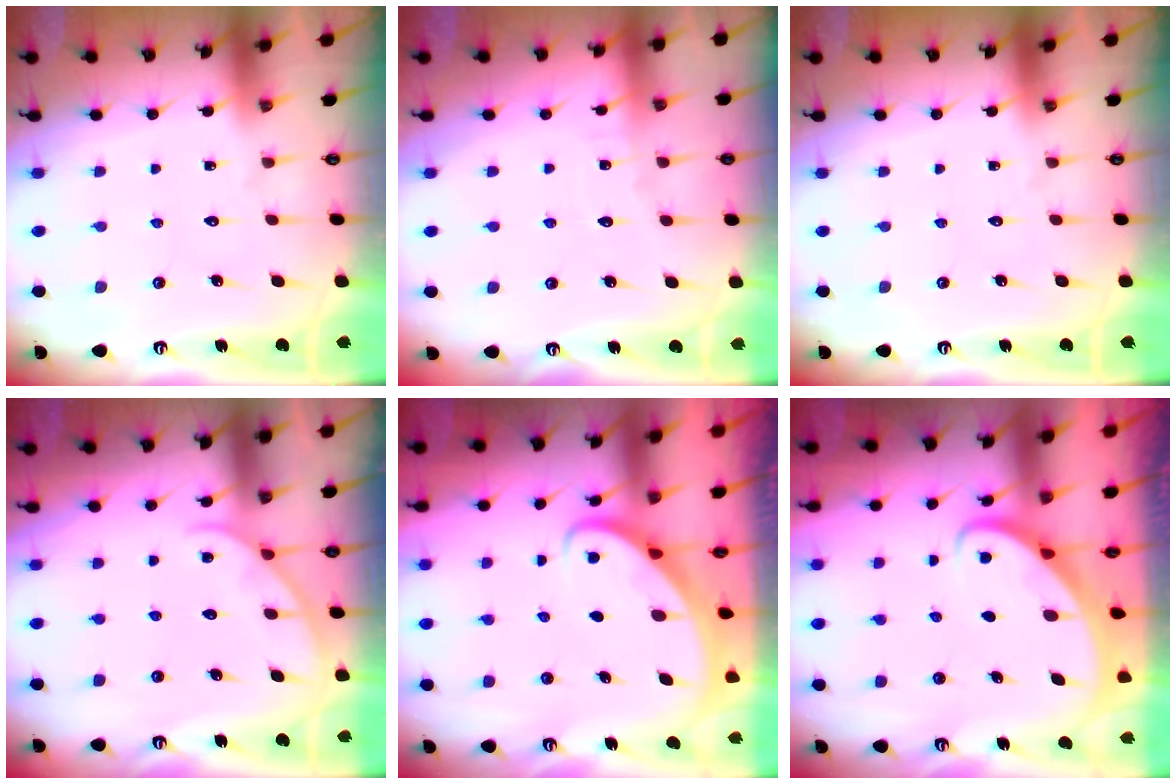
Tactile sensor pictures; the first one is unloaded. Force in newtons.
{"total": 2.4, "press": 2.4, "slide": 0.3}
{"total": 0.0}
{"total": 3.7, "press": 3.7, "slide": 0.4}
{"total": 2.6, "press": 2.6, "slide": 0.2}
{"total": 2.6, "press": 2.6, "slide": 0.2}